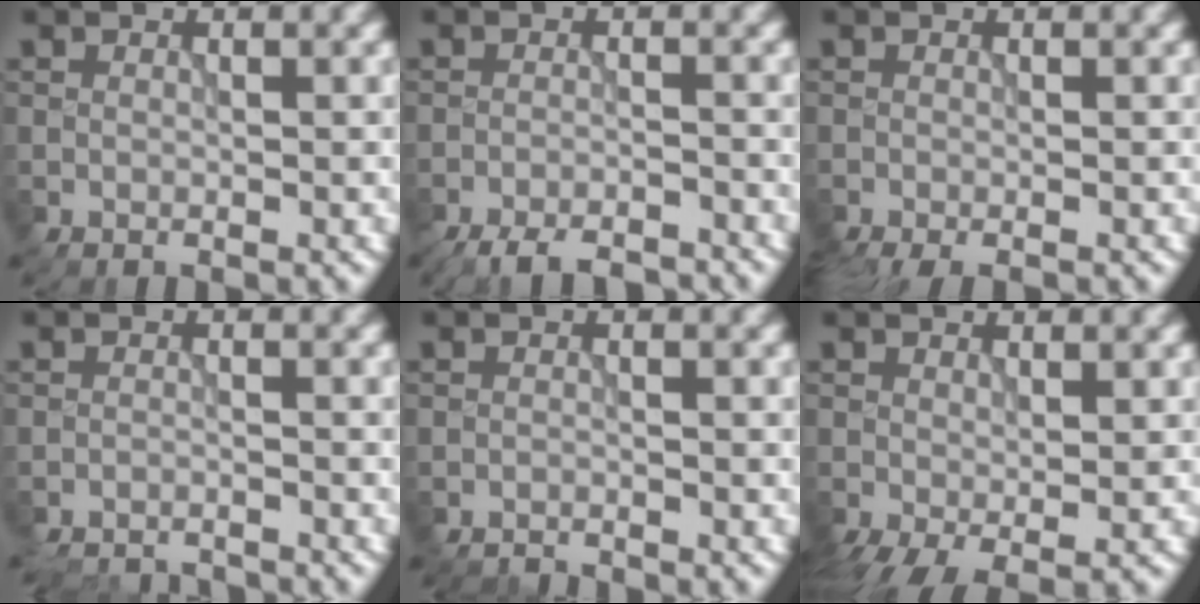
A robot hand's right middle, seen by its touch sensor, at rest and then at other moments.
{"total": 6.6, "force": [-6.0, 1.4, 2.3], "torque": [-0.036, -0.012, -0.089]}
{"total": 3.7, "force": [-2.8, 0.9, 2.2], "torque": [-0.031, -0.015, -0.044]}
{"total": 5.1, "force": [-5.0, 0.7, 0.7], "torque": [-0.015, -0.013, -0.076]}
{"total": 1.2, "force": [-1.2, 0.0, -0.1], "torque": [0.007, -0.004, -0.026]}
{"total": 2.9, "force": [-1.0, 1.2, 2.5], "torque": [-0.053, -0.012, -0.016]}